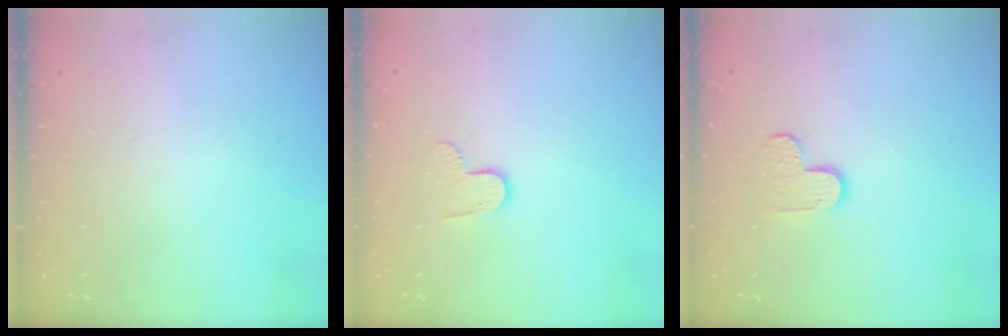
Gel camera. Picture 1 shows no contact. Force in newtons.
{"total": 5.8, "press": 5.8, "slide": 0.5}
{"total": 4.9, "press": 4.9, "slide": 0.2}